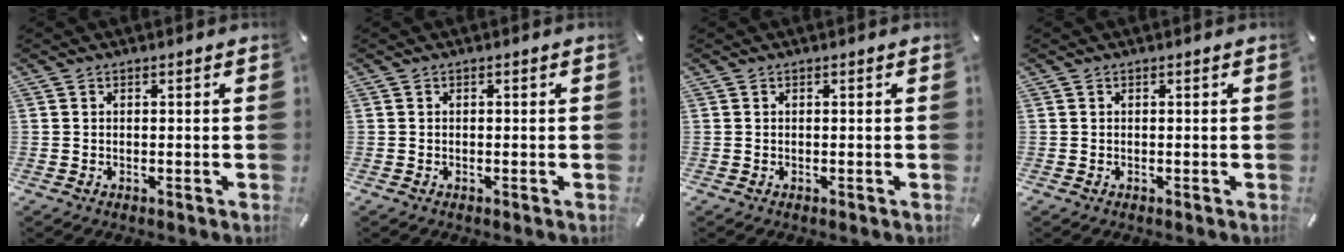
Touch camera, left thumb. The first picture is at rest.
{"total": 0.0}
{"total": 0.0}
{"total": 0.0}